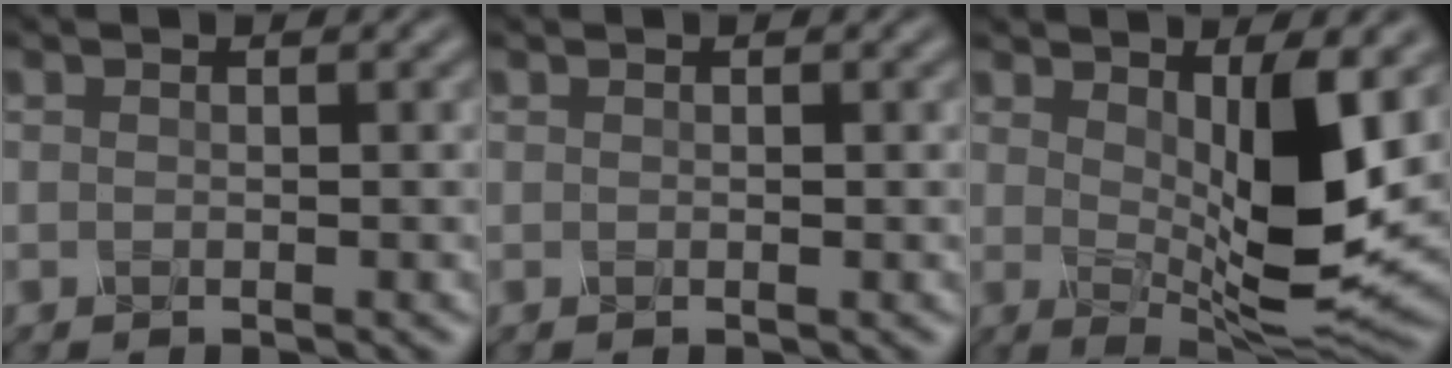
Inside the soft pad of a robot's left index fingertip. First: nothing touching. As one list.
[{"total": 0.0}, {"total": 7.5, "force": [1.0, 2.1, 7.1], "torque": [-0.128, -0.021, 0.030]}]